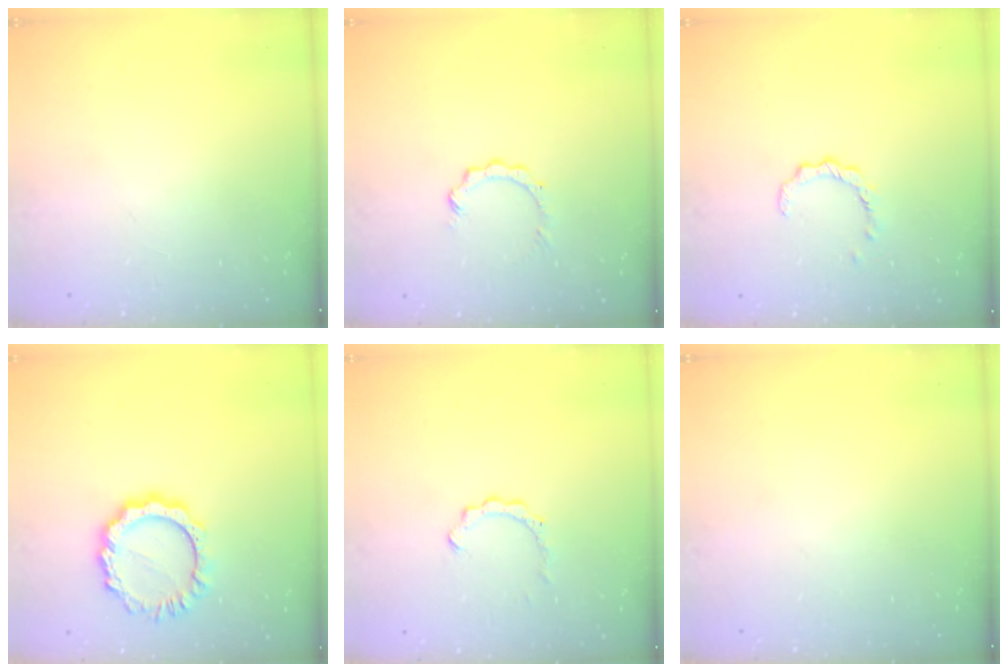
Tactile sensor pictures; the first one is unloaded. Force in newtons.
{"total": 2.5, "press": 2.5, "slide": 0.4}
{"total": 2.9, "press": 2.8, "slide": 0.4}
{"total": 9.8, "press": 9.8, "slide": 0.9}
{"total": 2.4, "press": 2.4, "slide": 0.2}
{"total": 0.0}